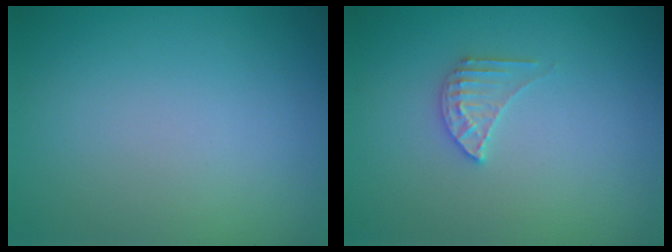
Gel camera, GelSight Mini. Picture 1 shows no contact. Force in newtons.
{"total": 1.7, "press": 1.7, "slide": 0.1}